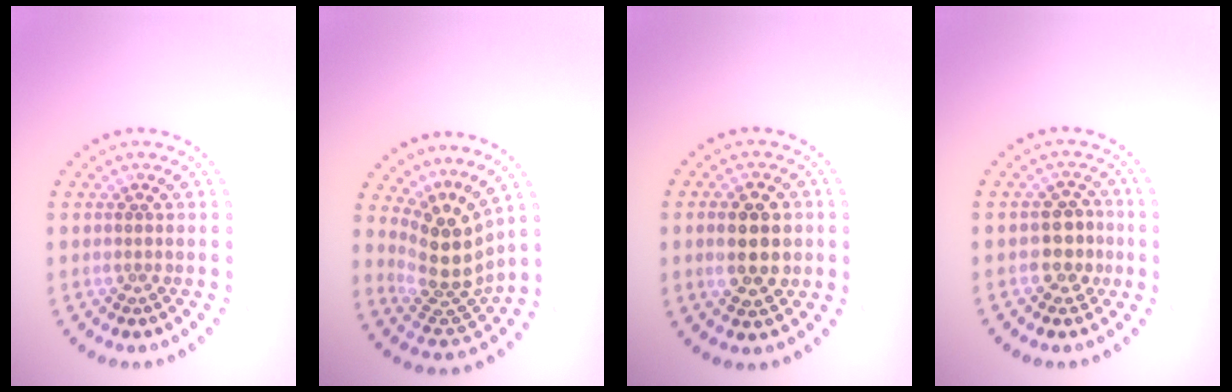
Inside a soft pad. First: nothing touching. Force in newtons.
{"total": 4.8, "press": 3.6, "slide": 3.2}
{"total": 5.0, "press": 5.0, "slide": 0.3}
{"total": 2.7, "press": 2.6, "slide": 0.8}